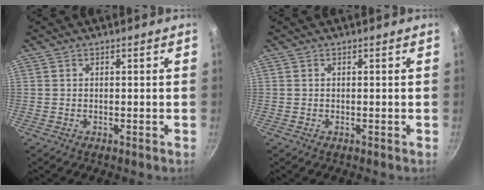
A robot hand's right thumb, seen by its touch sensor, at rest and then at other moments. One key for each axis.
{"total": 0.0}